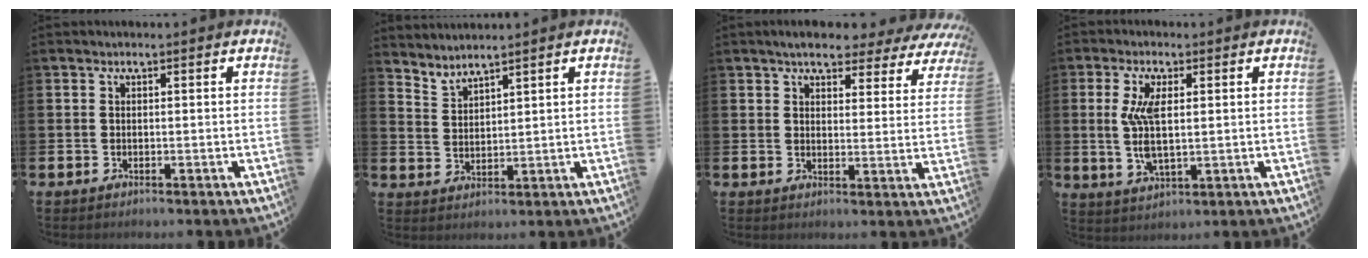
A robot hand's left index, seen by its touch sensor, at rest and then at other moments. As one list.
[{"total": 3.1, "force": [3.0, -0.4, -0.7], "torque": [0.001, -0.022, 0.057]}, {"total": 5.3, "force": [4.8, 1.7, 1.6], "torque": [-0.041, -0.025, 0.081]}, {"total": 5.8, "force": [1.3, 2.3, 5.2], "torque": [-0.117, -0.002, 0.017]}]